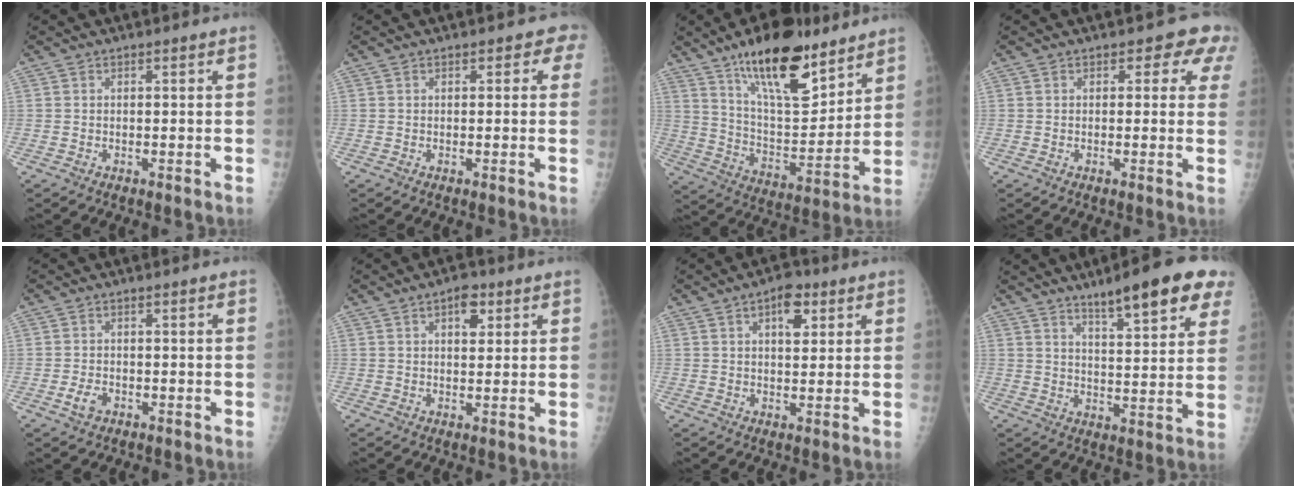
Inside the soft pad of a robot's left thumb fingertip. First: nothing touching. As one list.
[{"total": 2.0, "force": [1.0, 1.4, 1.1], "torque": [0.014, 0.003, 0.003]}, {"total": 20.8, "force": [13.8, 7.7, 13.6], "torque": [-0.184, -0.077, 0.236]}, {"total": 4.5, "force": [2.5, 2.9, 2.4], "torque": [0.011, -0.008, 0.012]}, {"total": 2.6, "force": [-1.1, 1.7, 1.6], "torque": [-0.031, 0.004, -0.019]}, {"total": 4.7, "force": [2.2, 2.6, 3.2], "torque": [-0.027, -0.006, 0.029]}, {"total": 6.1, "force": [2.8, 3.2, 4.3], "torque": [-0.045, -0.006, 0.038]}, {"total": 14.4, "force": [9.1, 3.0, 10.8], "torque": [-0.123, -0.037, 0.128]}]